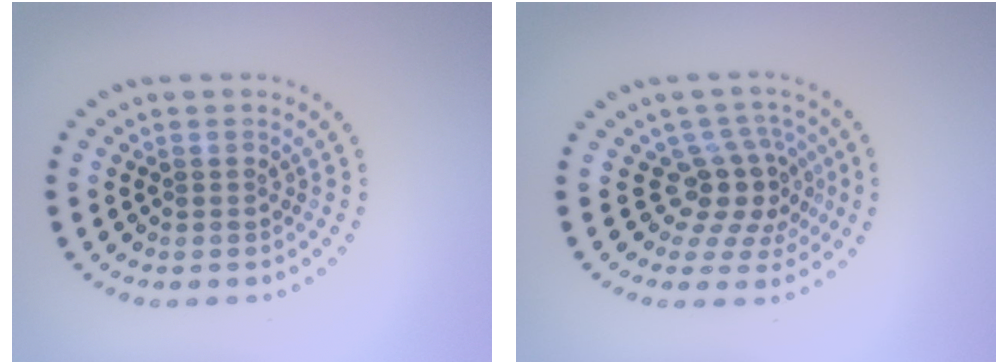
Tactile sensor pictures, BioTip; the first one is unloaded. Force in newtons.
{"total": 4.0, "press": 2.9, "slide": 2.8}